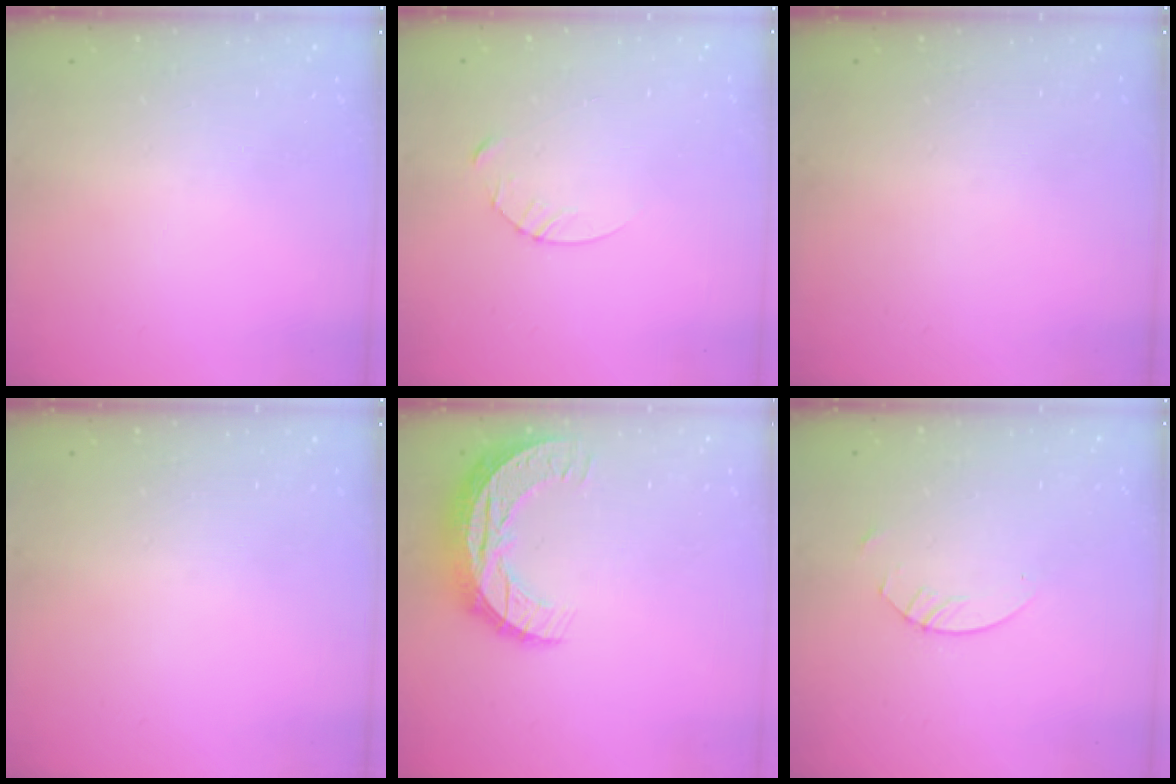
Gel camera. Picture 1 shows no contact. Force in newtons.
{"total": 3.8, "press": 3.8, "slide": 0.3}
{"total": 0.0}
{"total": 0.0}
{"total": 10.7, "press": 10.7, "slide": 0.8}
{"total": 2.4, "press": 2.4, "slide": 0.1}